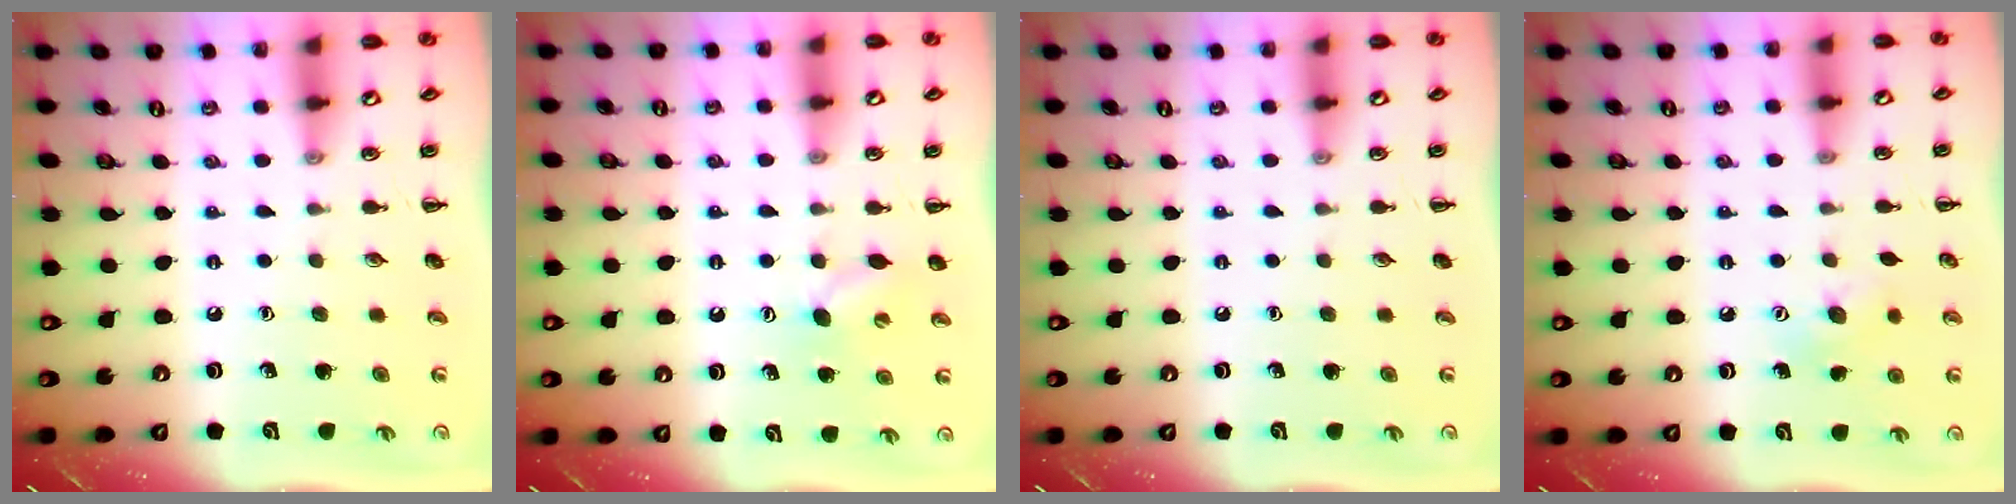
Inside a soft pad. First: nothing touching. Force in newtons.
{"total": 5.5, "press": 5.4, "slide": 1.5}
{"total": 0.0}
{"total": 6.9, "press": 6.7, "slide": 1.5}